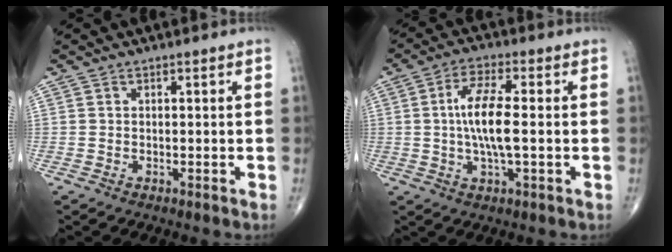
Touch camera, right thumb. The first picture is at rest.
{"total": 9.2, "force": [0.1, 2.4, 8.9], "torque": [-0.186, 0.003, -0.004]}